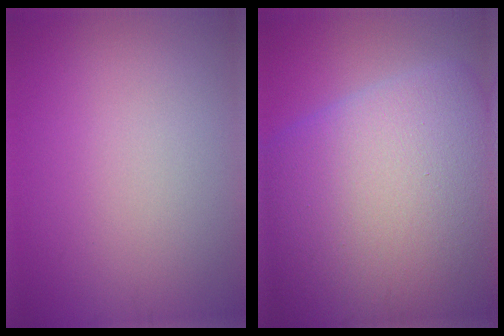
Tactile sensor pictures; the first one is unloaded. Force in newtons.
{"total": 19.7, "press": 19.7, "slide": 0.4}